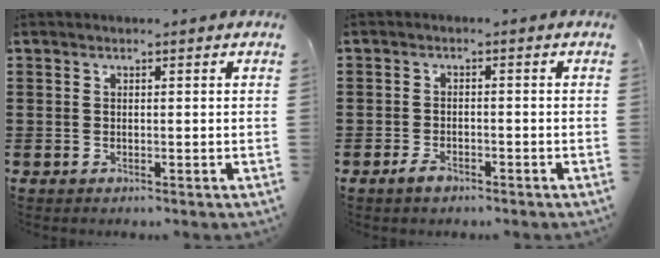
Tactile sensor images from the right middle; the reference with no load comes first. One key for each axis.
{"total": 2.0, "fx": -1.4, "fy": 0.8, "fz": 1.2, "tx": -0.030, "ty": -0.002, "tz": -0.029}